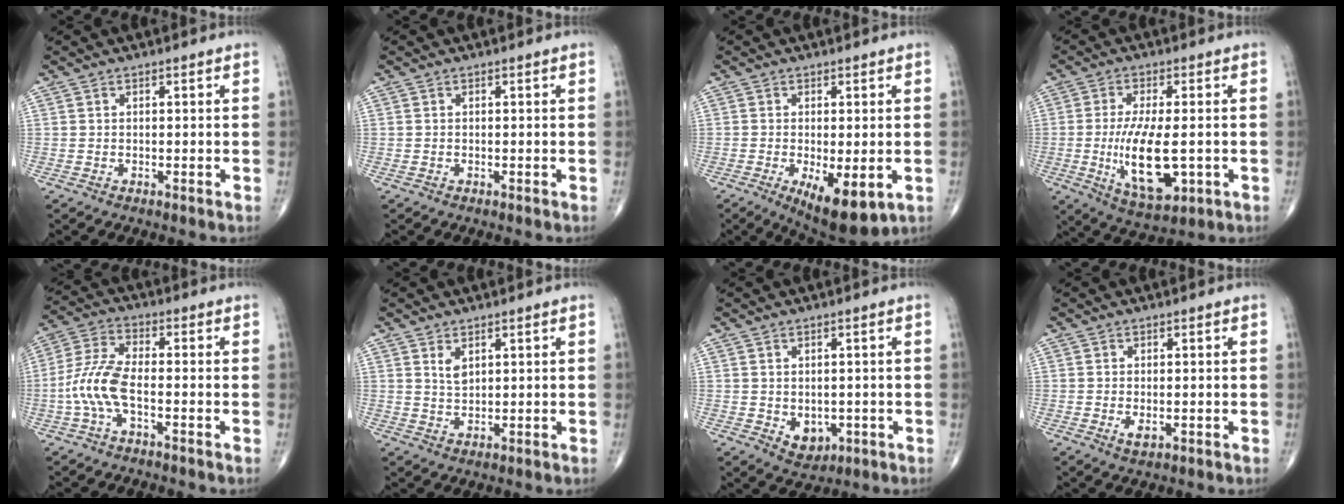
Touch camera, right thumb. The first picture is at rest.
{"total": 0.0}
{"total": 9.8, "force": [-3.1, 3.7, 8.5], "torque": [-0.126, -0.018, -0.039]}
{"total": 12.9, "force": [-2.0, 5.0, 11.7], "torque": [-0.210, -0.017, -0.023]}
{"total": 8.5, "force": [-2.4, 3.2, 7.5], "torque": [-0.180, 0.026, -0.053]}
{"total": 2.2, "force": [1.1, 1.2, 1.5], "torque": [-0.022, -0.007, 0.024]}
{"total": 4.5, "force": [-0.8, 3.4, 2.9], "torque": [-0.020, -0.005, 0.004]}
{"total": 1.9, "force": [-0.4, 0.9, 1.6], "torque": [-0.029, -0.004, -0.004]}